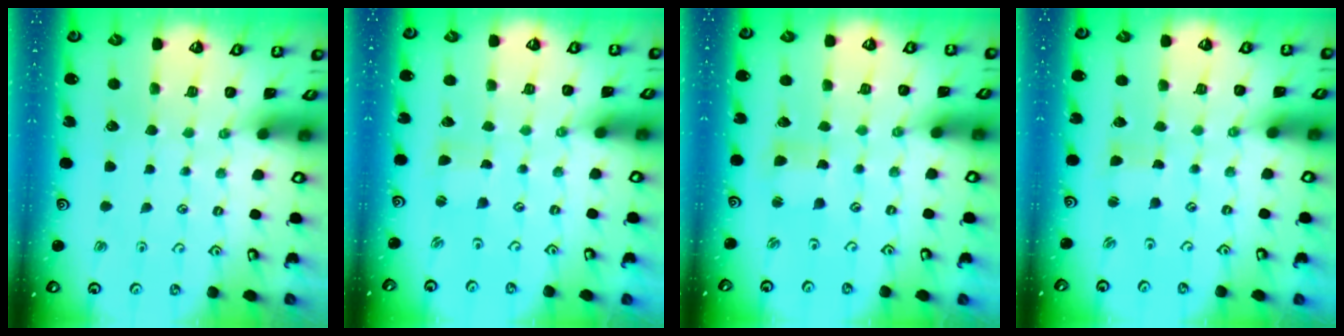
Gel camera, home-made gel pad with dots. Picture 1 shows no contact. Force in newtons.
{"total": 1.0, "press": 1.0, "slide": 0.1}
{"total": 2.4, "press": 2.3, "slide": 0.4}
{"total": 0.9, "press": 0.9, "slide": 0.1}